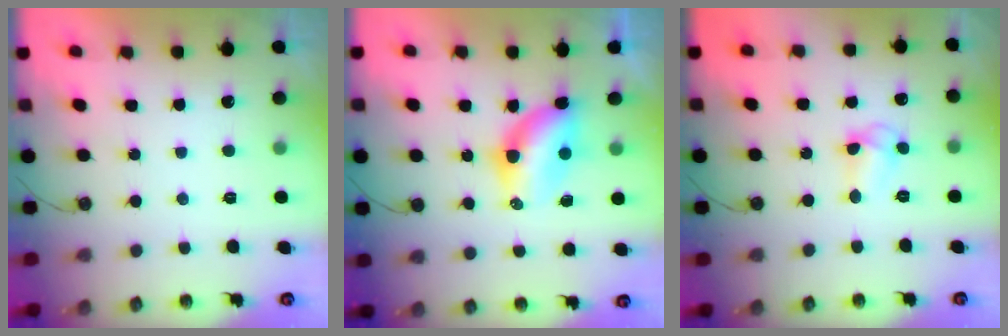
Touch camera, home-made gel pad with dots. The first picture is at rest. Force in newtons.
{"total": 8.7, "press": 7.8, "slide": 3.7}
{"total": 5.8, "press": 5.7, "slide": 0.6}